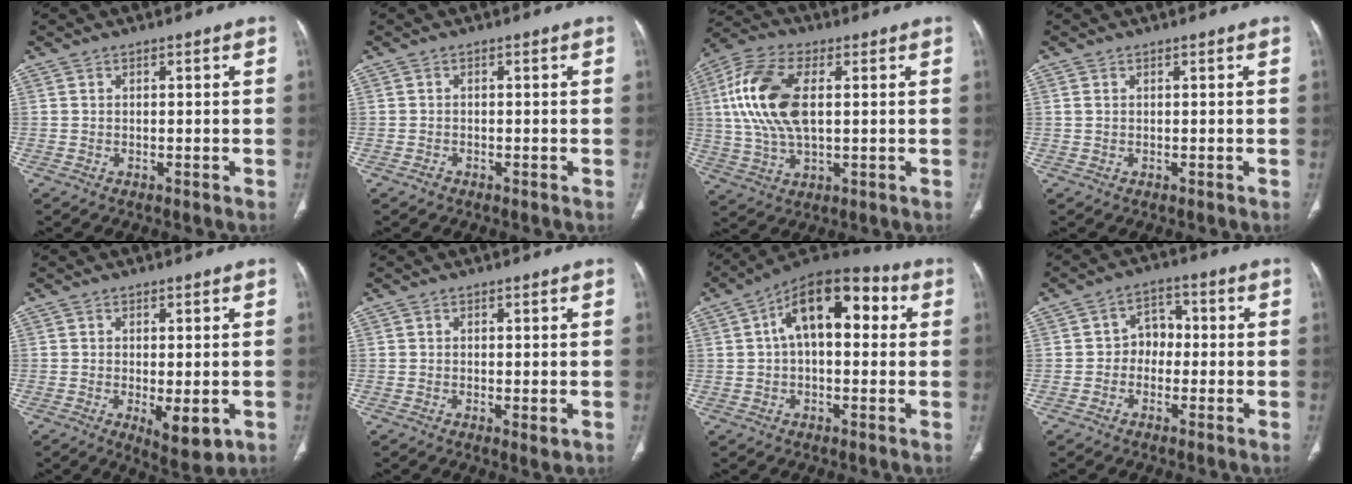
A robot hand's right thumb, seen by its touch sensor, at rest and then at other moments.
{"total": 0.9, "force": [-0.6, 0.6, 0.2], "torque": [-0.006, 0.001, -0.014]}
{"total": 15.6, "force": [2.5, 8.0, 13.2], "torque": [-0.284, 0.009, 0.047]}
{"total": 0.6, "force": [0.2, 0.3, 0.5], "torque": [-0.013, 0.009, 0.009]}
{"total": 6.3, "force": [-1.6, 2.5, 5.6], "torque": [-0.080, -0.018, -0.015]}
{"total": 1.7, "force": [-0.3, 0.6, 1.6], "torque": [-0.028, -0.007, -0.003]}
{"total": 15.6, "force": [3.4, 8.2, 12.8], "torque": [-0.179, 0.038, 0.046]}
{"total": 5.3, "force": [-0.6, 4.4, 2.9], "torque": [-0.016, 0.022, -0.022]}